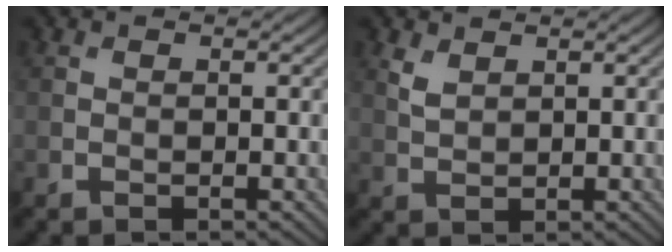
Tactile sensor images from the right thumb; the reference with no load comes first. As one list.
[{"total": 2.1, "force": [1.4, 1.0, 1.2], "torque": [-0.036, -0.001, 0.034]}]